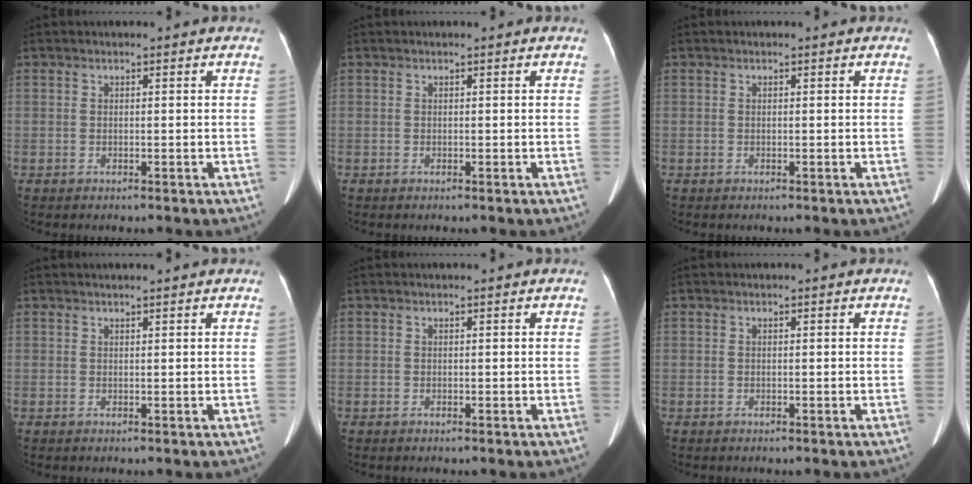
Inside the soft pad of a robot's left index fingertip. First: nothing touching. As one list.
[{"total": 0.0}, {"total": 0.0}, {"total": 2.0, "force": [1.8, 0.0, 0.9], "torque": [-0.010, 0.016, 0.026]}, {"total": 0.0}, {"total": 0.0}]